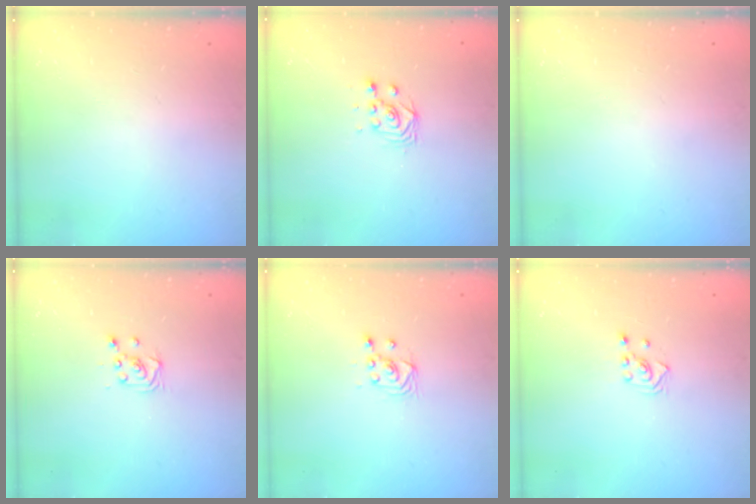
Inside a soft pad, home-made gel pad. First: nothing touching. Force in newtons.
{"total": 2.8, "press": 2.5, "slide": 1.3}
{"total": 0.0}
{"total": 3.4, "press": 3.4, "slide": 0.4}
{"total": 3.1, "press": 2.8, "slide": 1.3}
{"total": 2.5, "press": 2.3, "slide": 1.0}